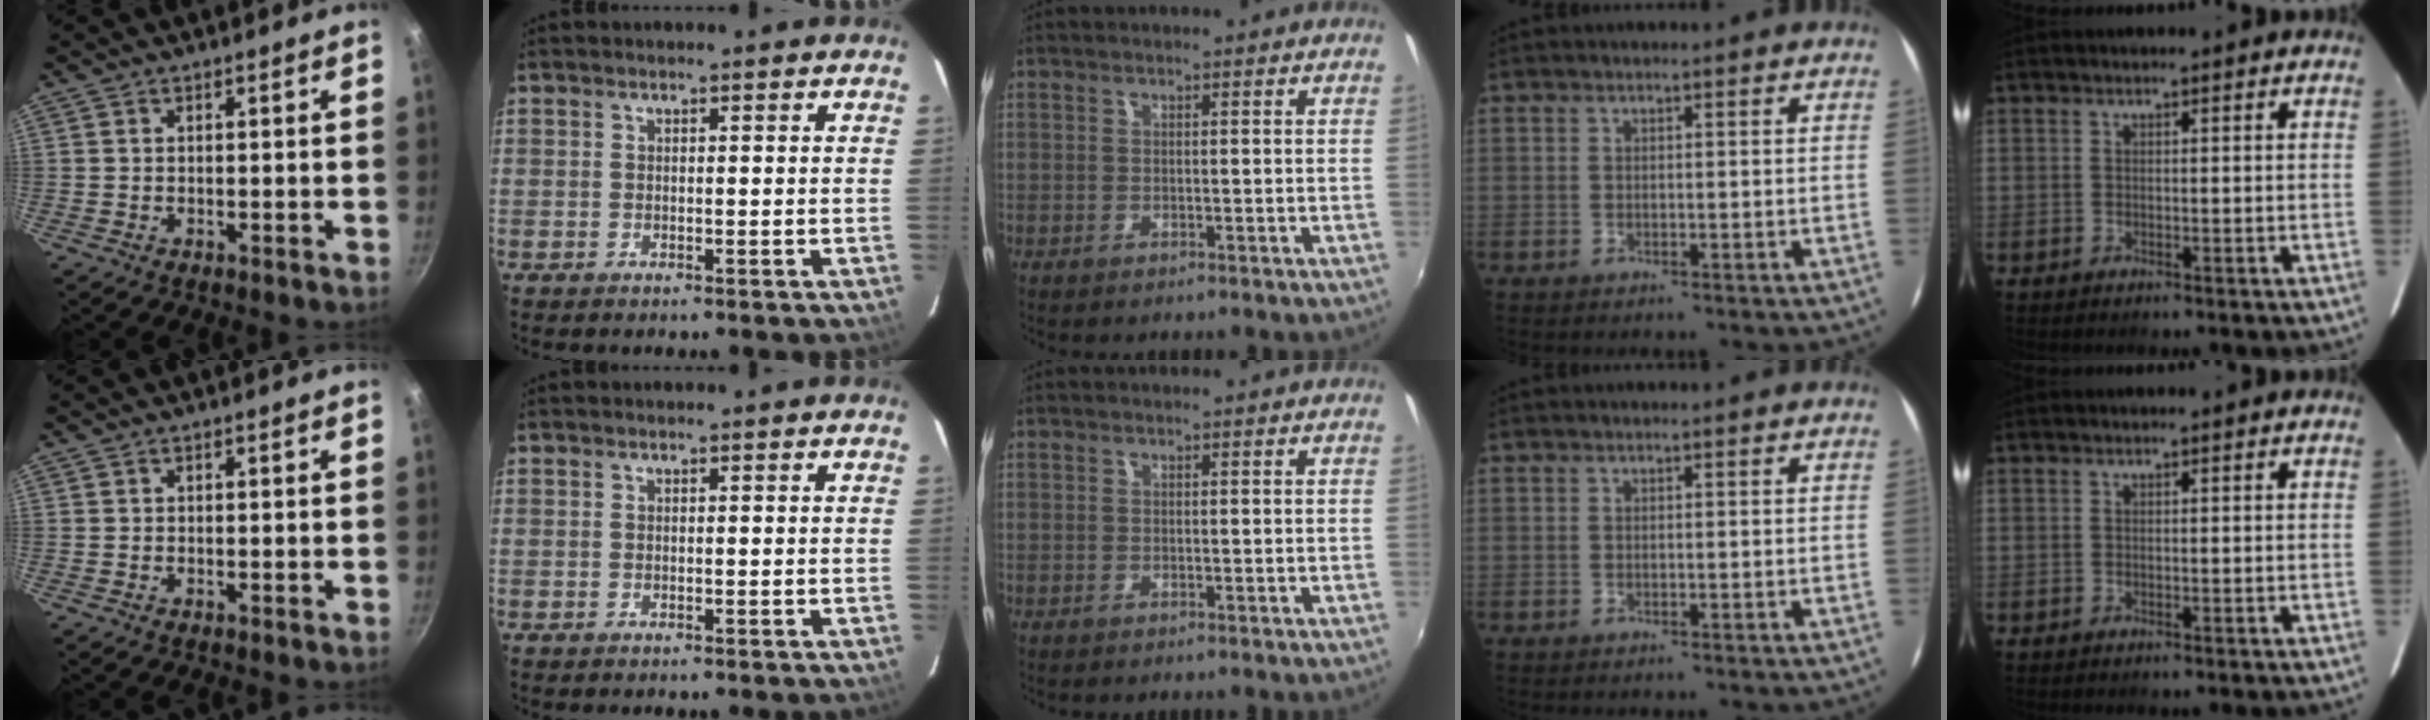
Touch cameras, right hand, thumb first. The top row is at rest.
{}